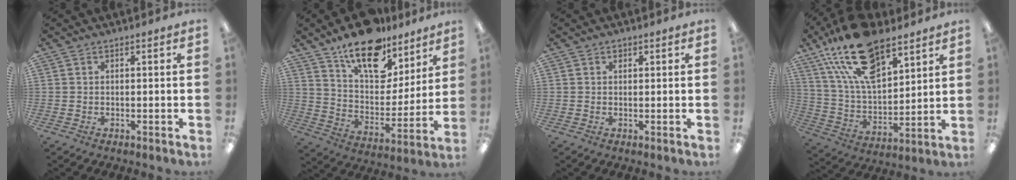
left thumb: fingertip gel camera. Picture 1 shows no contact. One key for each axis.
{"total": 17.6, "fx": 12.9, "fy": 8.7, "fz": 8.2, "tx": -0.141, "ty": -0.081, "tz": 0.229}
{"total": 0.9, "fx": 0.6, "fy": 0.7, "fz": 0.3, "tx": 0.001, "ty": -0.001, "tz": 0.009}
{"total": 21.1, "fx": 13.7, "fy": 9.7, "fz": 12.7, "tx": -0.249, "ty": -0.060, "tz": 0.245}